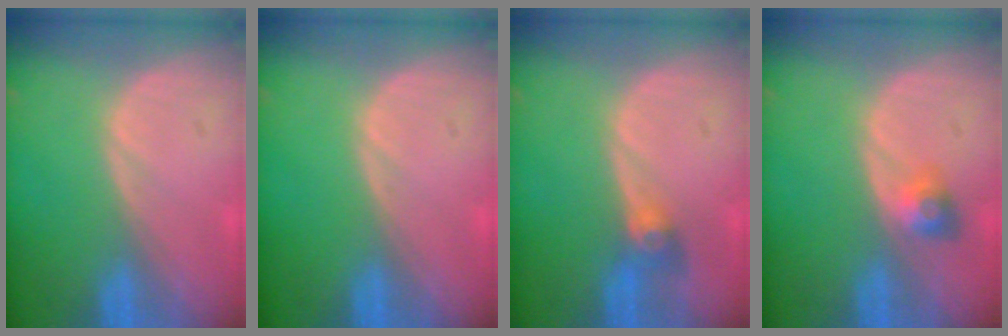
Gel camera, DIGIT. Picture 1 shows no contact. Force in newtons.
{"total": 0.0}
{"total": 3.0, "press": 2.6, "slide": 1.5}
{"total": 3.0, "press": 2.7, "slide": 1.3}